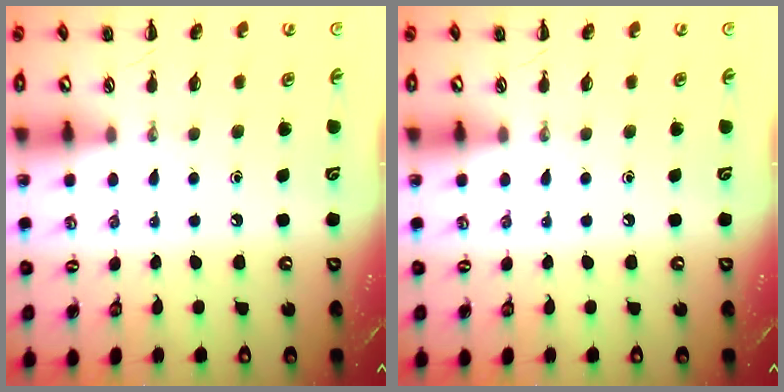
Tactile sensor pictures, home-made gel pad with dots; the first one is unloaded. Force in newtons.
{"total": 0.0}